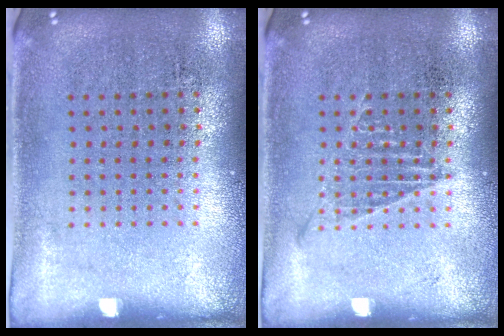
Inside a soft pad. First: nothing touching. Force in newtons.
{"total": 1.0, "press": 1.0, "slide": 0.2}